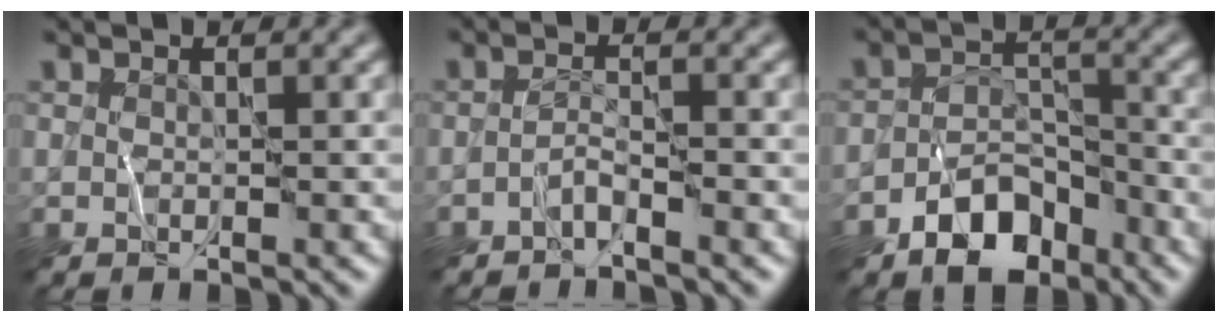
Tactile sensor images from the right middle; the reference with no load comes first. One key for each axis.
{"total": 1.3, "fx": -1.2, "fy": -0.1, "fz": 0.6, "tx": -0.014, "ty": 0.009, "tz": -0.026}
{"total": 5.8, "fx": -3.8, "fy": 3.3, "fz": 3.0, "tx": -0.038, "ty": 0.000, "tz": -0.069}